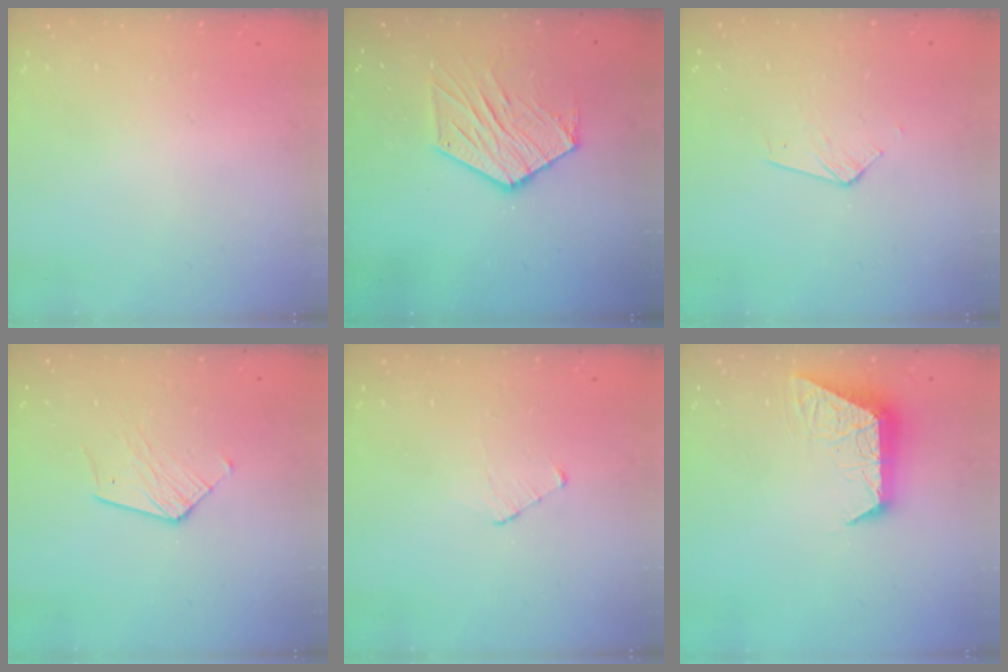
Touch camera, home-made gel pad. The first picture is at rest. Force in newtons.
{"total": 12.2, "press": 12.2, "slide": 1.0}
{"total": 3.1, "press": 3.1, "slide": 0.2}
{"total": 8.0, "press": 8.0, "slide": 0.5}
{"total": 4.0, "press": 4.0, "slide": 0.4}
{"total": 11.0, "press": 11.0, "slide": 0.5}